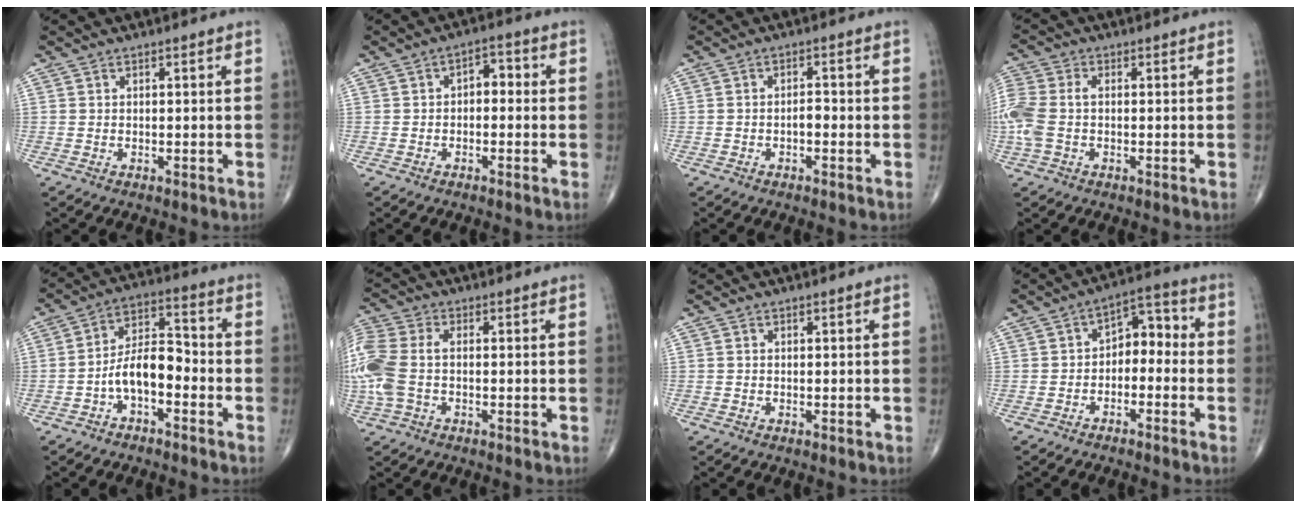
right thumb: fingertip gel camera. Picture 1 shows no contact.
{"total": 3.8, "force": [-0.3, 2.4, 2.9], "torque": [-0.025, 0.020, -0.016]}
{"total": 1.7, "force": [-0.7, 0.8, 1.3], "torque": [-0.014, 0.006, -0.014]}
{"total": 8.7, "force": [-0.7, 5.5, 6.7], "torque": [-0.189, 0.018, -0.018]}
{"total": 8.9, "force": [-3.2, 4.5, 6.9], "torque": [-0.112, 0.045, -0.064]}
{"total": 11.6, "force": [-0.9, 6.9, 9.2], "torque": [-0.261, 0.020, -0.016]}
{"total": 0.0}
{"total": 9.4, "force": [-2.2, 6.1, 6.8], "torque": [-0.059, 0.053, -0.048]}